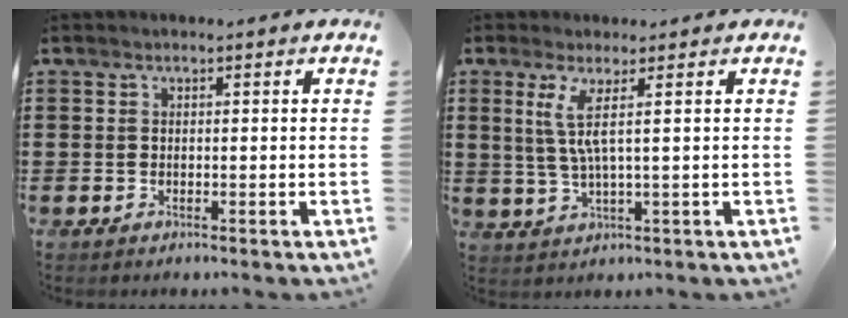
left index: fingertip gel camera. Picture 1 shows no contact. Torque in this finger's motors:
{"motor_torque": [0.94, -0.81, 0.46, 0.16]}